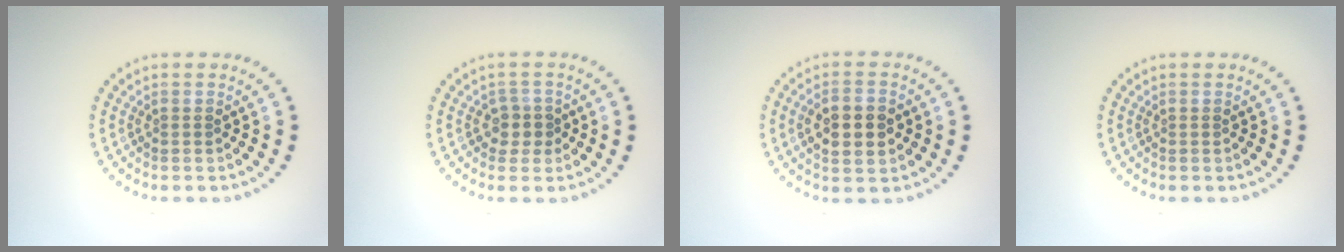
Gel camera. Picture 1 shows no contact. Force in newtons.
{"total": 1.7, "press": 1.5, "slide": 0.9}
{"total": 4.1, "press": 4.1, "slide": 0.1}
{"total": 0.0}